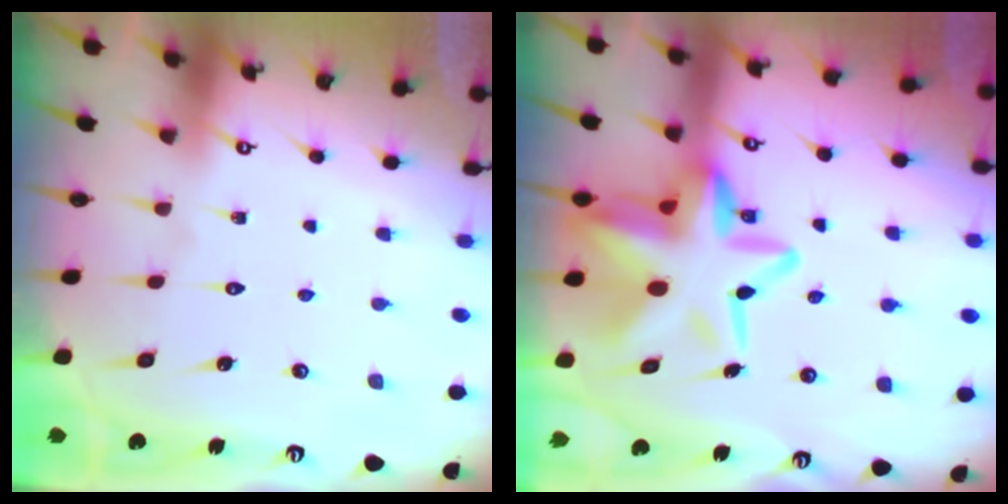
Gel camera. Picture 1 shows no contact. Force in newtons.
{"total": 17.5, "press": 17.3, "slide": 2.9}